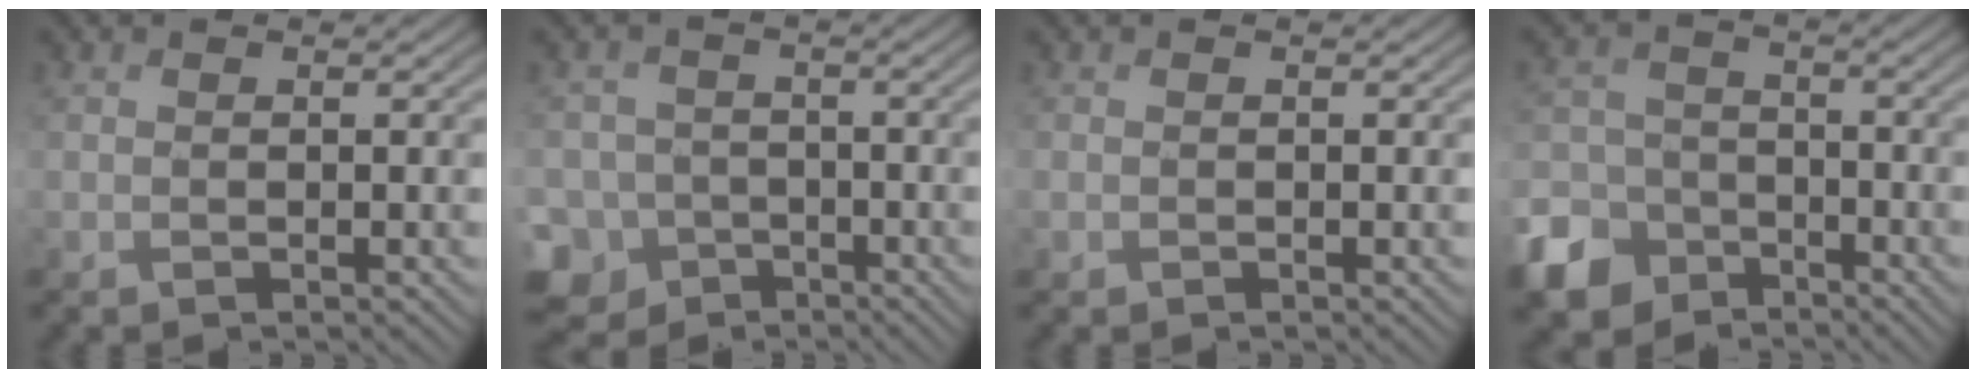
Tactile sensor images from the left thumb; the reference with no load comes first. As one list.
[{"total": 8.6, "force": [-5.4, 6.5, 1.3], "torque": [-0.044, -0.030, -0.101]}, {"total": 0.0}, {"total": 9.2, "force": [-6.1, 6.5, 2.4], "torque": [-0.060, -0.029, -0.130]}]